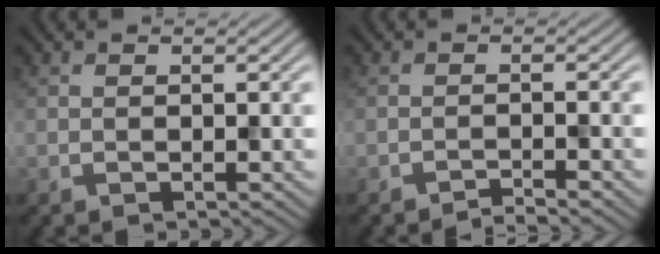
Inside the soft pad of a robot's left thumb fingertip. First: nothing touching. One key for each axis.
{"total": 1.8, "fx": -1.6, "fy": 0.1, "fz": 0.9, "tx": -0.006, "ty": 0.004, "tz": -0.035}